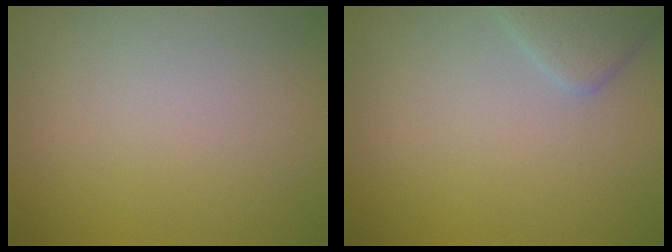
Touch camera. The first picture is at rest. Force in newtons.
{"total": 2.7, "press": 2.7, "slide": 0.2}